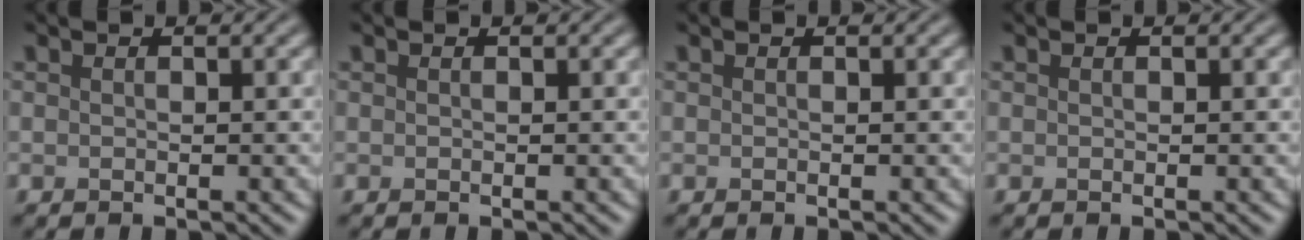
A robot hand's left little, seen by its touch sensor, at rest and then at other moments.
{"total": 0.0}
{"total": 0.0}
{"total": 0.0}